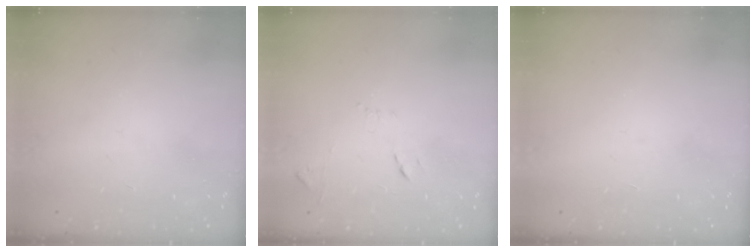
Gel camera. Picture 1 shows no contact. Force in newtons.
{"total": 7.8, "press": 7.8, "slide": 0.6}
{"total": 1.5, "press": 1.5, "slide": 0.1}